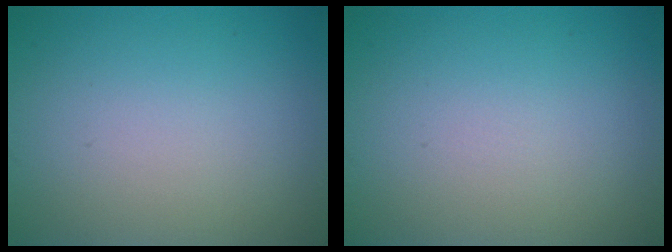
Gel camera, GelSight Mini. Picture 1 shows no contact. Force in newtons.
{"total": 0.0}